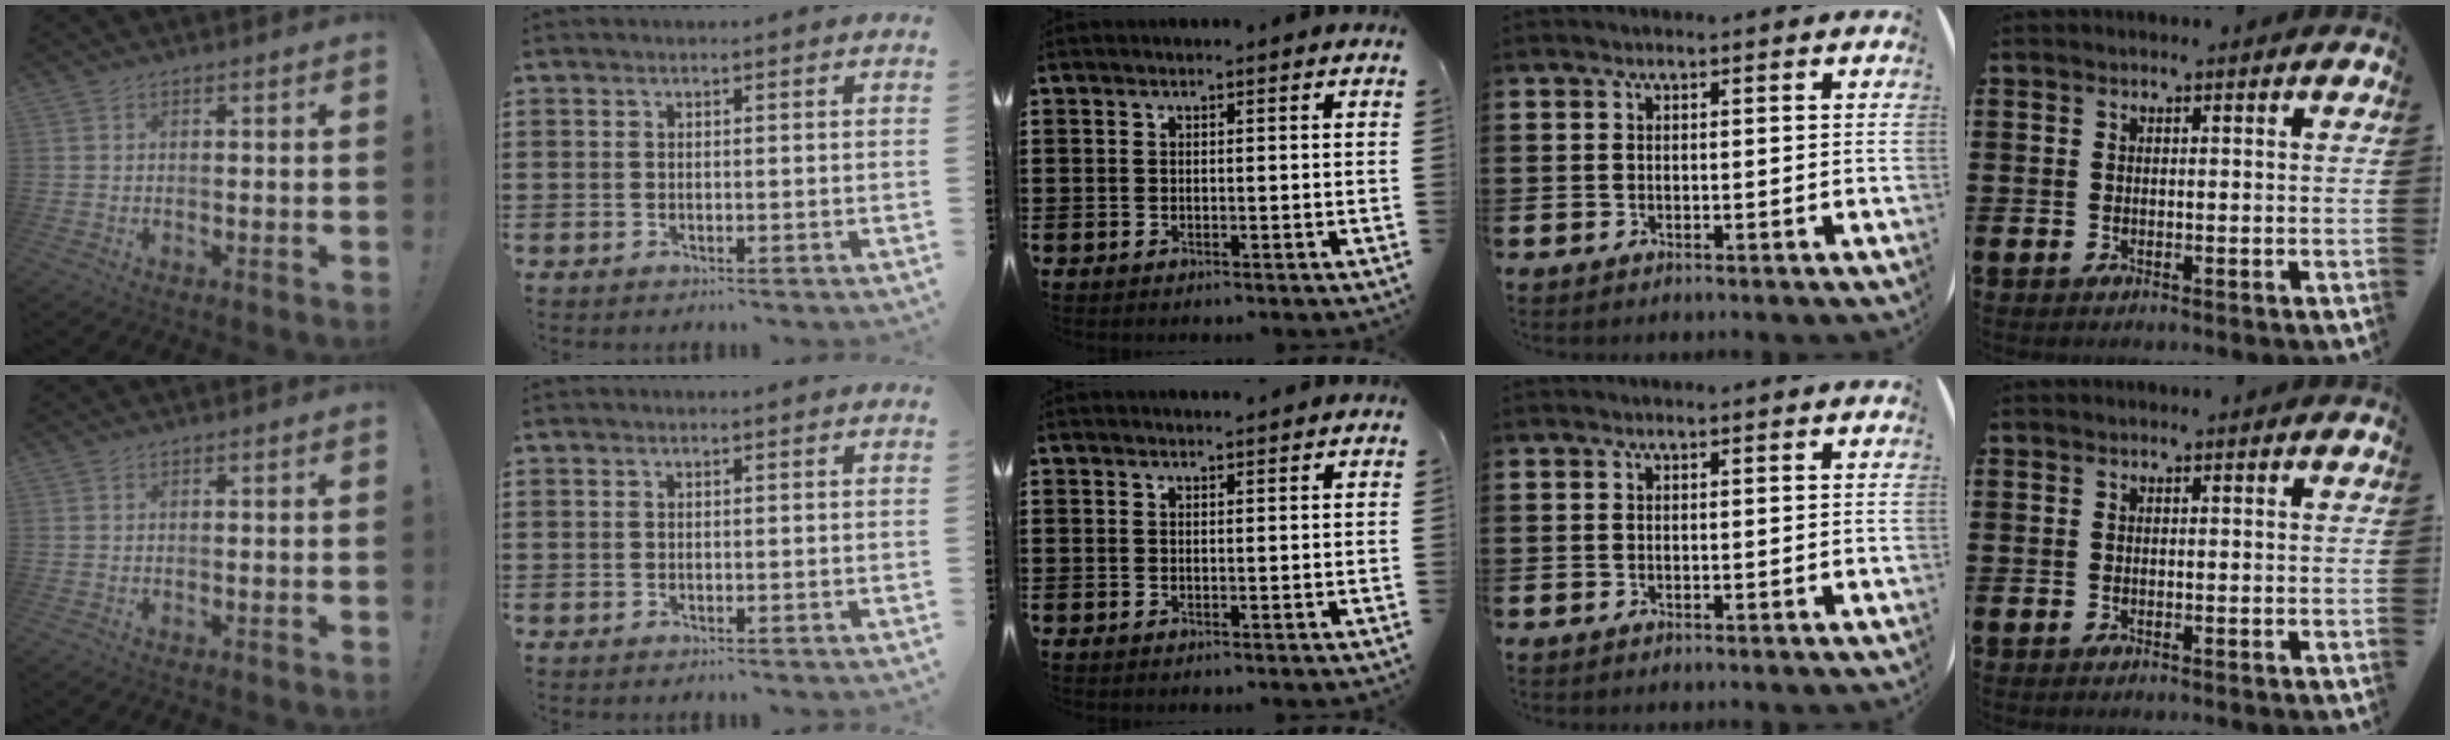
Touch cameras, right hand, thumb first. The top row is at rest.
{"middle": {"total": 0.7, "force": [0.7, 0.1, 0.0], "torque": [-0.002, 0.001, 0.014]}}